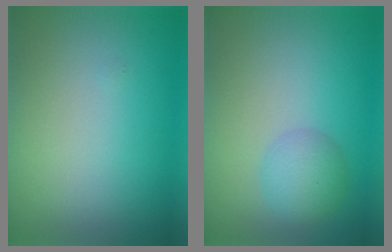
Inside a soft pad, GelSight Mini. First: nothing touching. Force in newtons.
{"total": 2.8, "press": 2.8, "slide": 0.1}